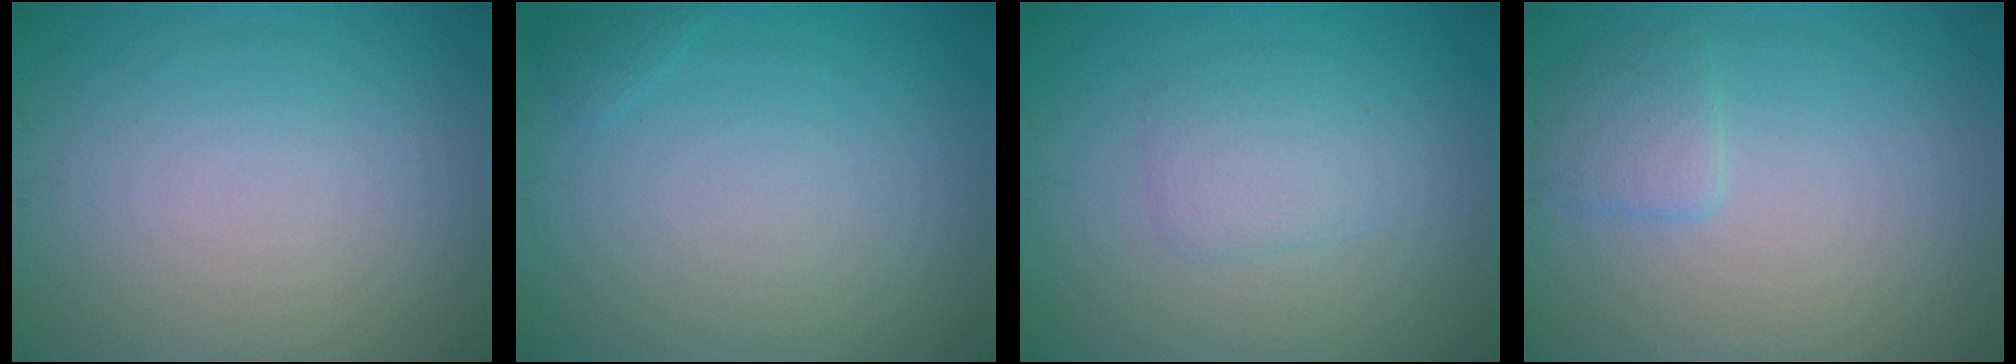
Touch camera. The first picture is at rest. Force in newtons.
{"total": 0.5, "press": 0.5, "slide": 0.0}
{"total": 2.3, "press": 2.3, "slide": 0.0}
{"total": 1.6, "press": 1.6, "slide": 0.1}